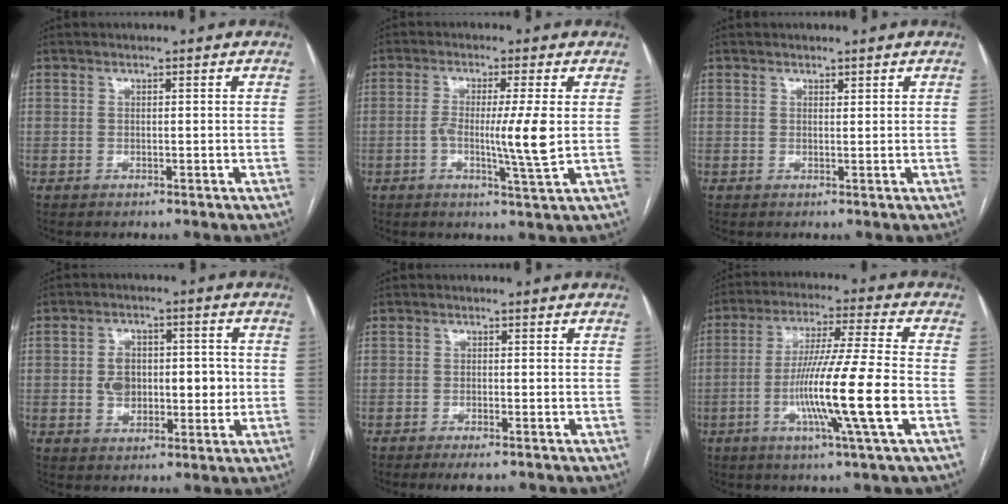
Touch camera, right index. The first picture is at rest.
{"total": 7.1, "force": [-0.4, -0.6, 7.1], "torque": [-0.126, -0.012, -0.008]}
{"total": 0.6, "force": [0.6, 0.2, 0.2], "torque": [-0.001, -0.004, 0.008]}
{"total": 8.4, "force": [-0.1, 5.2, 6.5], "torque": [-0.101, 0.019, 0.007]}
{"total": 2.3, "force": [-1.6, 0.4, 1.6], "torque": [-0.021, -0.003, -0.023]}
{"total": 14.7, "force": [-3.8, -1.3, 14.1], "torque": [-0.263, -0.013, -0.075]}